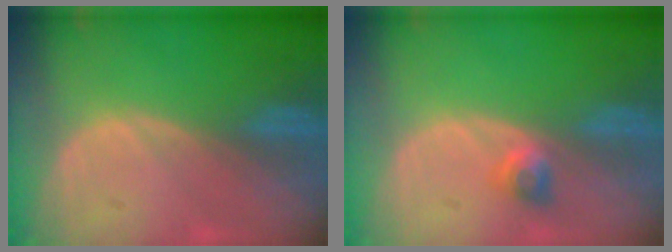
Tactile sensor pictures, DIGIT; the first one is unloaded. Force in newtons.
{"total": 2.4, "press": 2.1, "slide": 1.2}